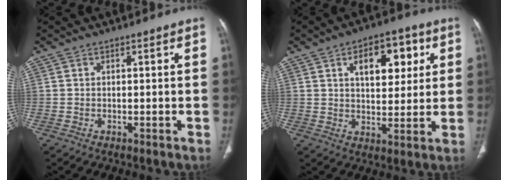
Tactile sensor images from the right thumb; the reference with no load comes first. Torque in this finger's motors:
{"motor_torque": [-0.62, 0.93, 0.80, 0.28, 0.18]}